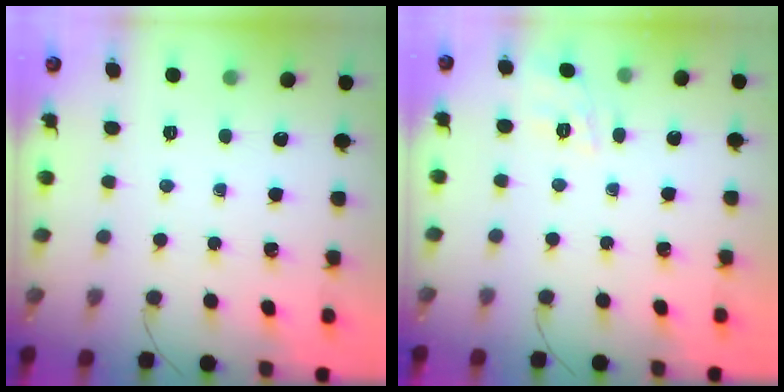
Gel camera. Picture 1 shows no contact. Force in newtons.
{"total": 3.7, "press": 3.5, "slide": 1.4}